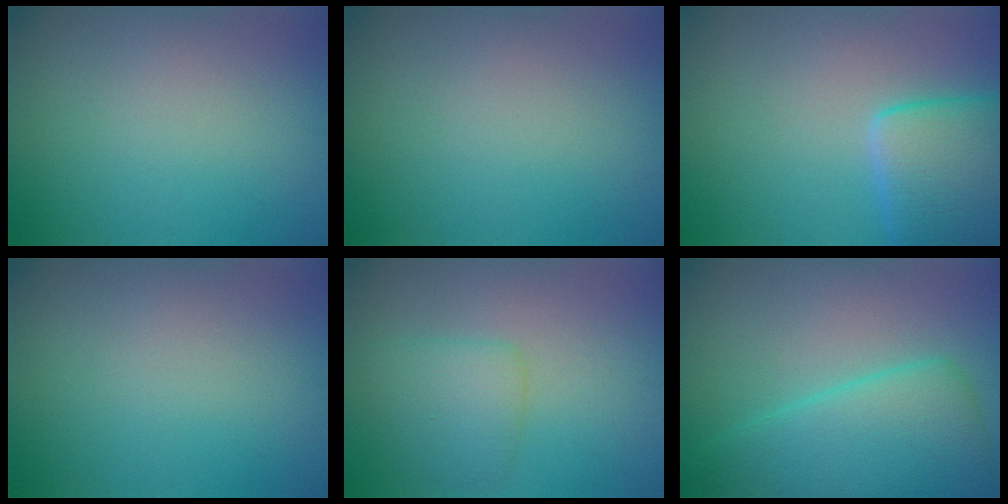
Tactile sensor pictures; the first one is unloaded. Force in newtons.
{"total": 0.0}
{"total": 6.9, "press": 6.9, "slide": 0.3}
{"total": 0.0}
{"total": 2.8, "press": 2.8, "slide": 0.2}
{"total": 7.5, "press": 7.5, "slide": 0.3}